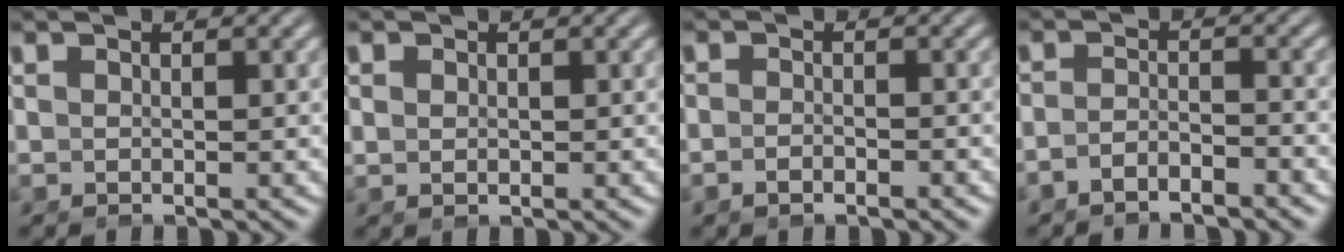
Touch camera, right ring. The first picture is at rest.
{"total": 0.8, "force": [0.3, 0.4, 0.5], "torque": [-0.012, -0.009, 0.012]}
{"total": 1.4, "force": [-1.2, 0.5, 0.5], "torque": [-0.016, -0.005, -0.022]}
{"total": 3.0, "force": [-2.8, 0.6, 0.9], "torque": [-0.017, -0.009, -0.046]}